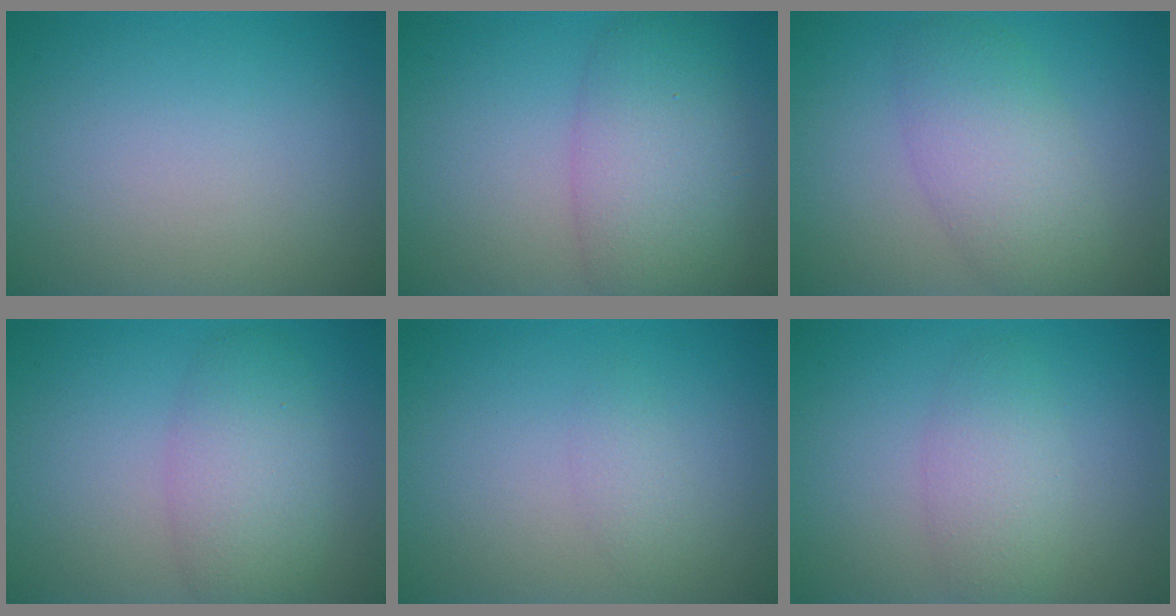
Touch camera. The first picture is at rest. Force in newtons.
{"total": 6.6, "press": 6.6, "slide": 0.3}
{"total": 5.0, "press": 5.0, "slide": 0.1}
{"total": 4.5, "press": 4.5, "slide": 0.1}
{"total": 1.2, "press": 1.2, "slide": 0.1}
{"total": 3.2, "press": 3.2, "slide": 0.1}